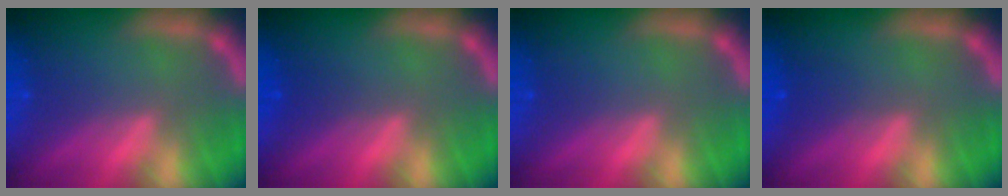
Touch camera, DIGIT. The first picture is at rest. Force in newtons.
{"total": 1.0}
{"total": 0.0}
{"total": 1.5}